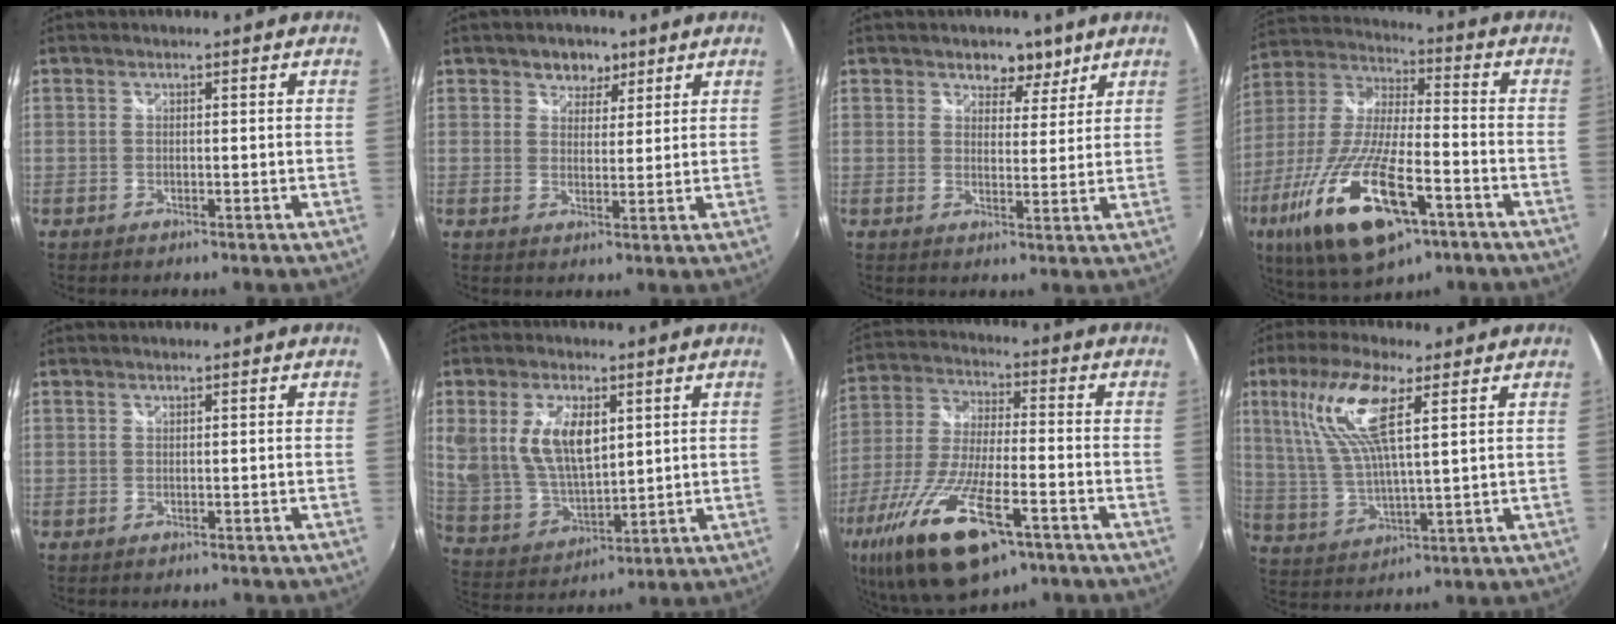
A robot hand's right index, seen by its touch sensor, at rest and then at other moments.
{"total": 4.3, "force": [2.6, 3.2, 1.1], "torque": [-0.008, 0.004, 0.041]}
{"total": 4.7, "force": [3.2, 3.0, 1.5], "torque": [-0.008, -0.010, 0.044]}
{"total": 22.9, "force": [-11.0, 7.9, 18.5], "torque": [-0.382, -0.055, -0.196]}
{"total": 0.0}
{"total": 13.0, "force": [4.1, 6.9, 10.2], "torque": [-0.206, -0.001, 0.094]}
{"total": 22.8, "force": [-12.5, 7.9, 17.4], "torque": [-0.362, -0.063, -0.224]}
{"total": 13.1, "force": [5.6, 3.3, 11.4], "torque": [-0.231, 0.010, 0.119]}